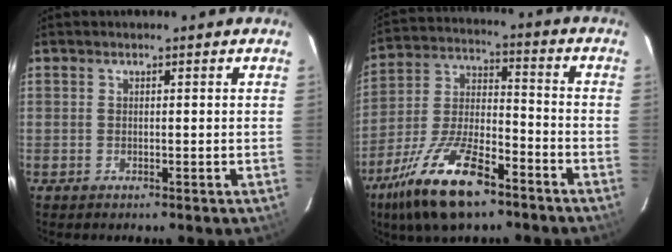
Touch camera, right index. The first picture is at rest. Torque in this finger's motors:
{"motor_torque": [1.11, -1.03, 0.80, 0.21]}